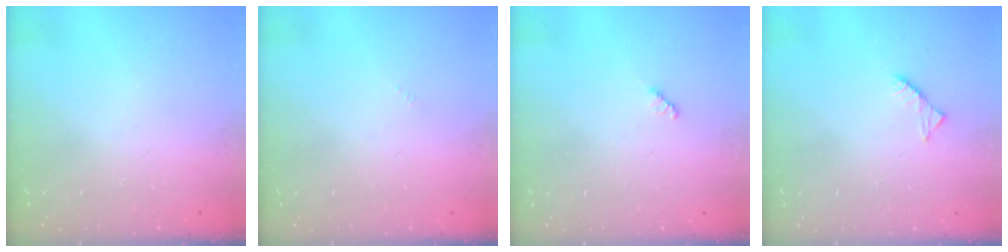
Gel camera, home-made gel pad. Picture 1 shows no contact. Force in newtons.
{"total": 0.0}
{"total": 2.9, "press": 2.9, "slide": 0.3}
{"total": 2.6, "press": 2.6, "slide": 0.4}